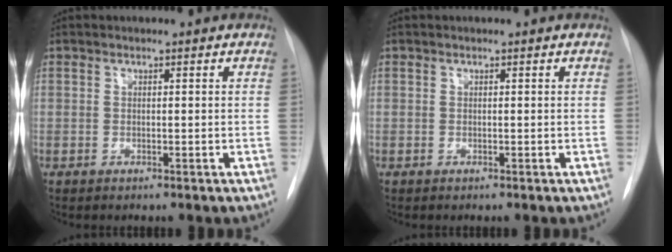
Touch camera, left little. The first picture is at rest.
{"total": 0.0}